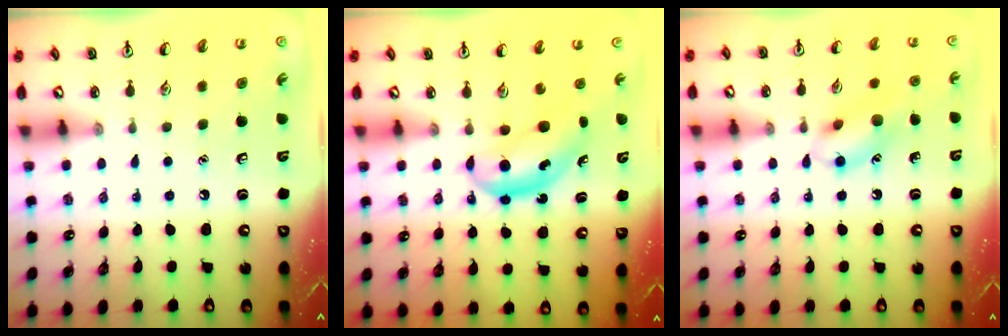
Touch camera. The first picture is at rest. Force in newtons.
{"total": 5.6, "press": 5.5, "slide": 1.2}
{"total": 9.9, "press": 9.9, "slide": 0.5}